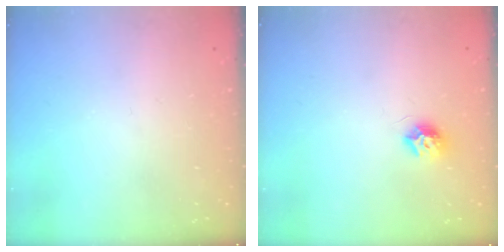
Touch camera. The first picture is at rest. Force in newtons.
{"total": 7.6, "press": 7.6, "slide": 0.2}